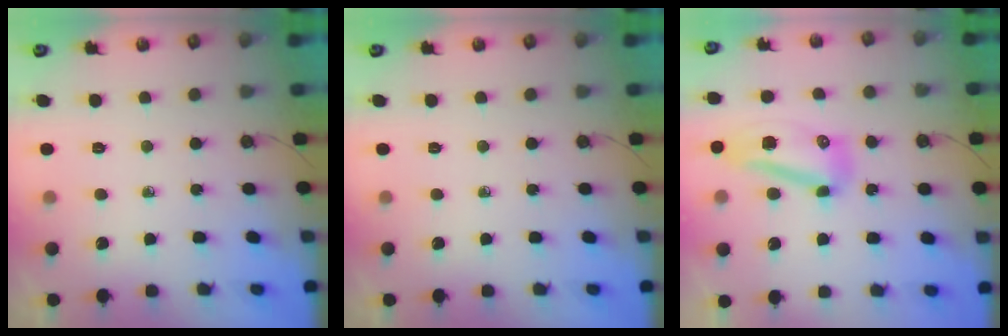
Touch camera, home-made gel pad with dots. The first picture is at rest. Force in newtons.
{"total": 0.0}
{"total": 11.7, "press": 11.0, "slide": 4.1}